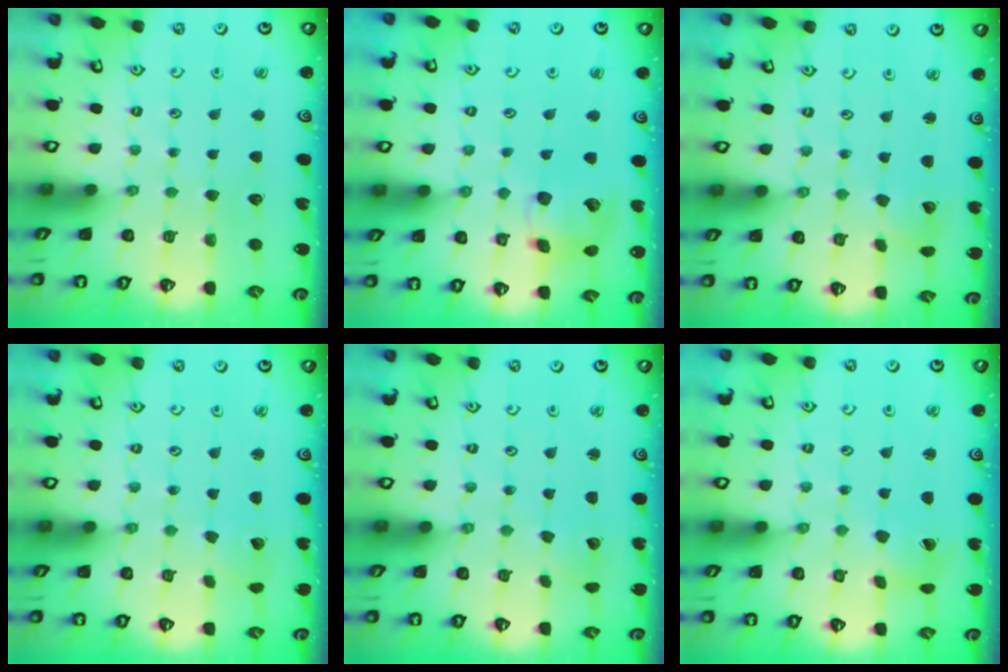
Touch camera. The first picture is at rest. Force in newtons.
{"total": 13.3, "press": 13.1, "slide": 2.1}
{"total": 4.0, "press": 3.9, "slide": 0.5}
{"total": 2.3, "press": 2.3, "slide": 0.2}
{"total": 2.5, "press": 2.5, "slide": 0.2}
{"total": 2.9, "press": 2.9, "slide": 0.4}